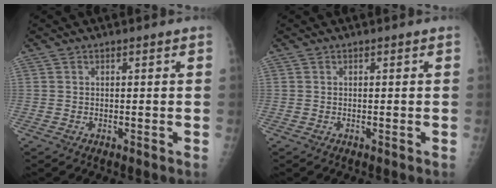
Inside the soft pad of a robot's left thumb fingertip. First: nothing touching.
{"total": 0.0}